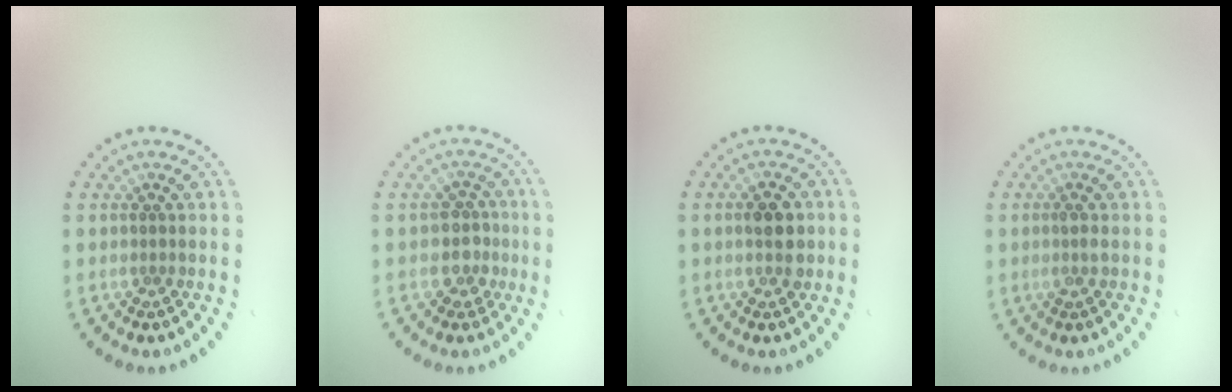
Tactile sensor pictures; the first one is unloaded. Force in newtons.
{"total": 2.1, "press": 1.8, "slide": 1.1}
{"total": 2.8, "press": 2.8, "slide": 0.3}
{"total": 0.9, "press": 0.8, "slide": 0.5}